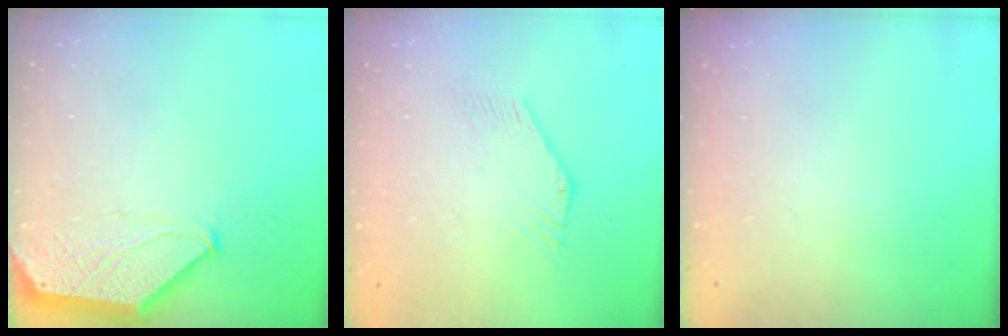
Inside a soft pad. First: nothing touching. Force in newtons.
{"total": 0.6, "press": 0.5, "slide": 0.3}
{"total": 0.0}